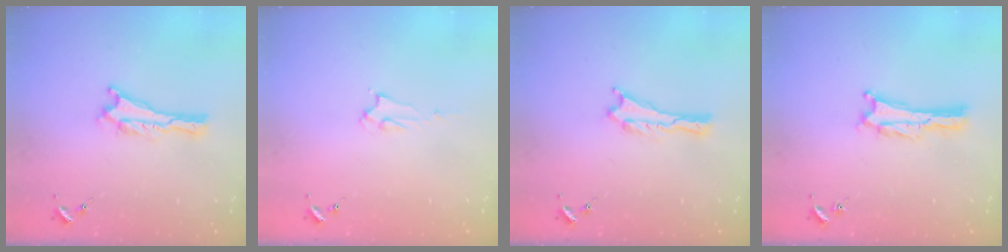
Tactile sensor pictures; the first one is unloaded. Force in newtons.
{"total": 2.0, "press": 2.0, "slide": 0.2}
{"total": 0.0}
{"total": 0.0}